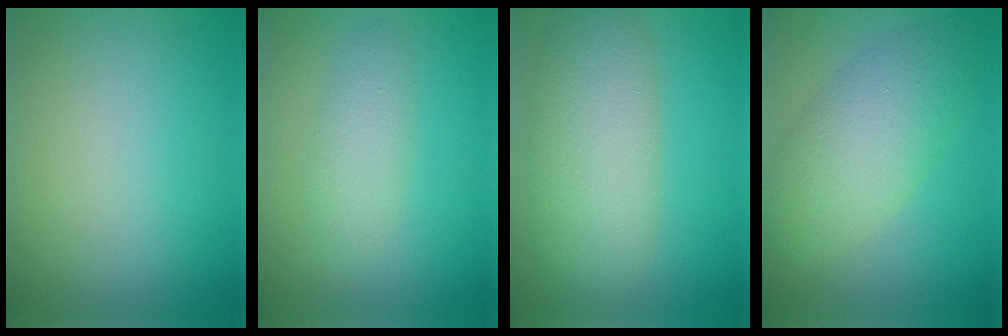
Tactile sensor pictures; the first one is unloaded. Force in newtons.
{"total": 2.5, "press": 2.5, "slide": 0.1}
{"total": 7.2, "press": 7.2, "slide": 0.4}
{"total": 5.9, "press": 5.9, "slide": 0.2}